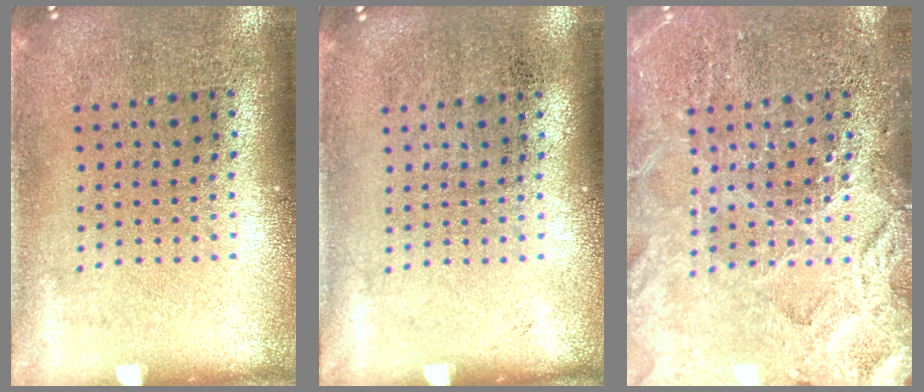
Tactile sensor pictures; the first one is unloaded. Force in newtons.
{"total": 0.0}
{"total": 5.1, "press": 5.1, "slide": 0.7}